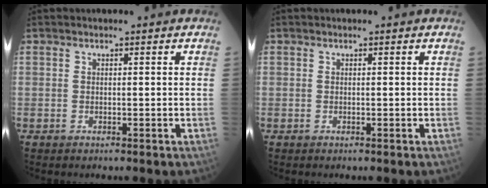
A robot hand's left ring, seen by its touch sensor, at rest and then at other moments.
{"total": 0.0}